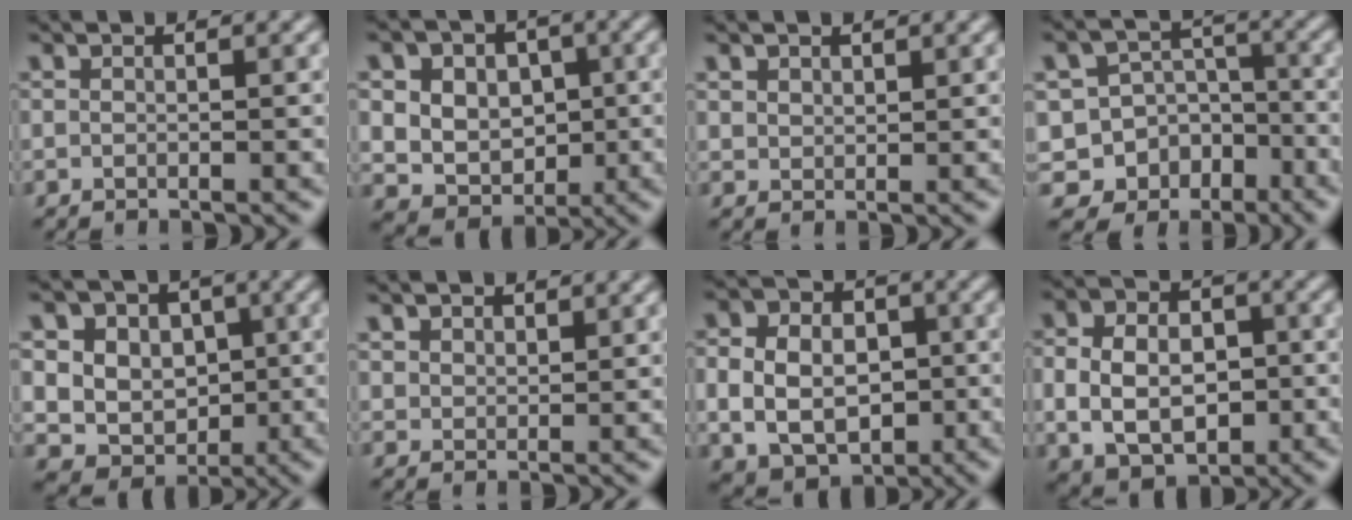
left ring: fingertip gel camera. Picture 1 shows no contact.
{"total": 9.8, "force": [2.1, 8.2, 4.9], "torque": [-0.089, 0.026, 0.029]}
{"total": 1.3, "force": [1.0, 0.8, 0.2], "torque": [-0.005, -0.001, 0.021]}
{"total": 10.1, "force": [-6.1, 7.7, 2.1], "torque": [-0.023, -0.011, -0.103]}
{"total": 10.1, "force": [2.7, 8.7, 4.4], "torque": [-0.083, 0.017, 0.037]}
{"total": 1.9, "force": [1.5, 1.1, 0.3], "torque": [-0.016, -0.009, 0.034]}
{"total": 10.6, "force": [-0.4, 8.8, 5.9], "torque": [-0.098, 0.010, -0.023]}
{"total": 8.6, "force": [-0.7, 6.5, 5.5], "torque": [-0.085, 0.001, -0.015]}